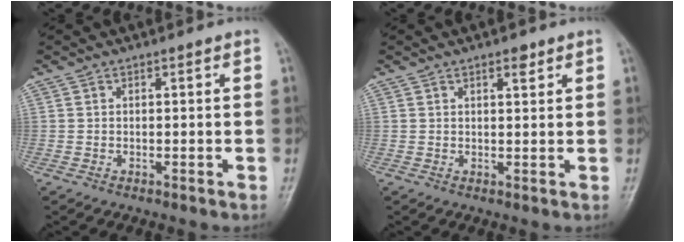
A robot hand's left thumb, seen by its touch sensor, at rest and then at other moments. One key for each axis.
{"total": 2.2, "fx": 1.4, "fy": 0.8, "fz": 1.5, "tx": -0.016, "ty": -0.007, "tz": 0.020}